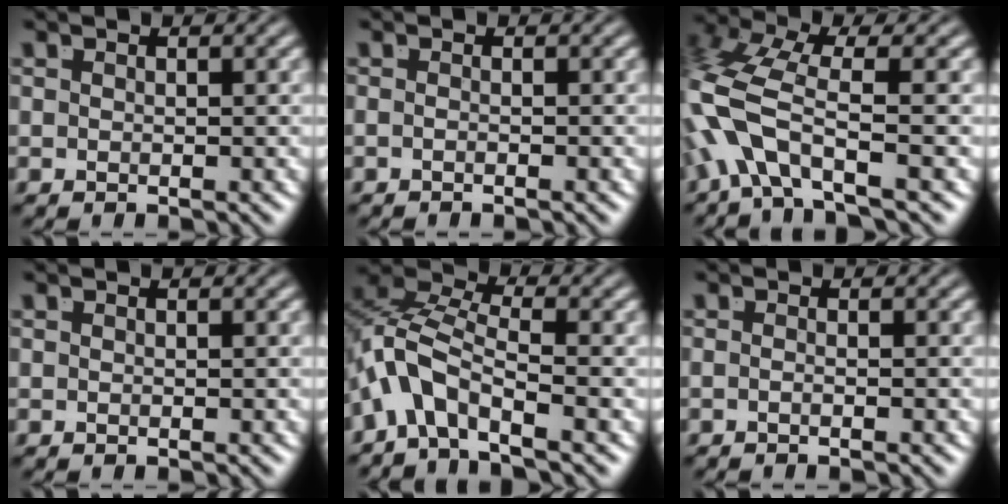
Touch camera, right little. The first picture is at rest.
{"total": 0.9, "force": [-0.7, -0.5, 0.3], "torque": [-0.003, 0.000, -0.014]}
{"total": 5.0, "force": [-1.3, 2.6, 4.1], "torque": [-0.127, -0.027, -0.012]}
{"total": 0.0}
{"total": 7.0, "force": [-1.4, 5.1, 4.6], "torque": [-0.128, -0.029, -0.023]}
{"total": 1.2, "force": [-0.9, -0.6, 0.6], "torque": [-0.010, -0.001, -0.016]}